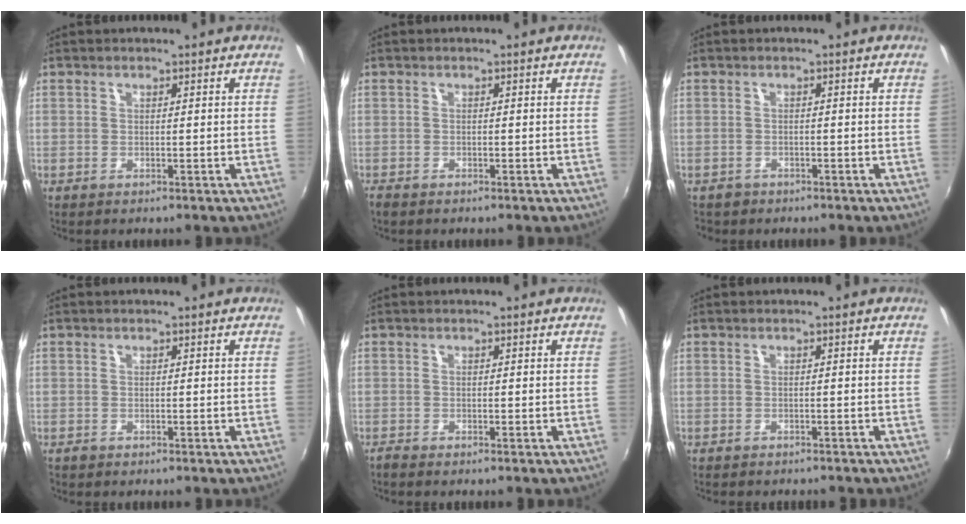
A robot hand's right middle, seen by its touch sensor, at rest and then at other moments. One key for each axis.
{"total": 1.3, "fx": -1.1, "fy": 0.4, "fz": 0.5, "tx": -0.014, "ty": -0.004, "tz": -0.021}
{"total": 2.0, "fx": -1.3, "fy": 1.5, "fz": 0.3, "tx": -0.012, "ty": -0.003, "tz": -0.020}
{"total": 0.6, "fx": -0.5, "fy": 0.4, "fz": 0.0, "tx": -0.002, "ty": -0.002, "tz": -0.009}
{"total": 0.7, "fx": -0.7, "fy": -0.1, "fz": 0.3, "tx": -0.007, "ty": -0.001, "tz": -0.014}
{"total": 2.5, "fx": -2.3, "fy": 0.5, "fz": 0.8, "tx": -0.022, "ty": -0.011, "tz": -0.033}